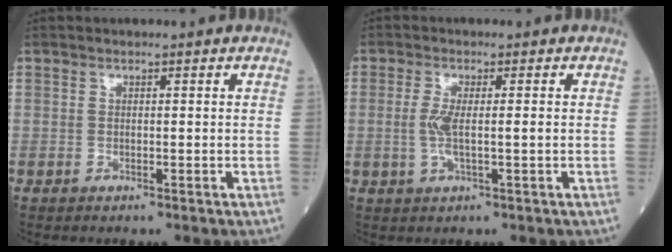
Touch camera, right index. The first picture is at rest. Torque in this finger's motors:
{"motor_torque": [0.08, -0.04, 0.13, 0.07]}